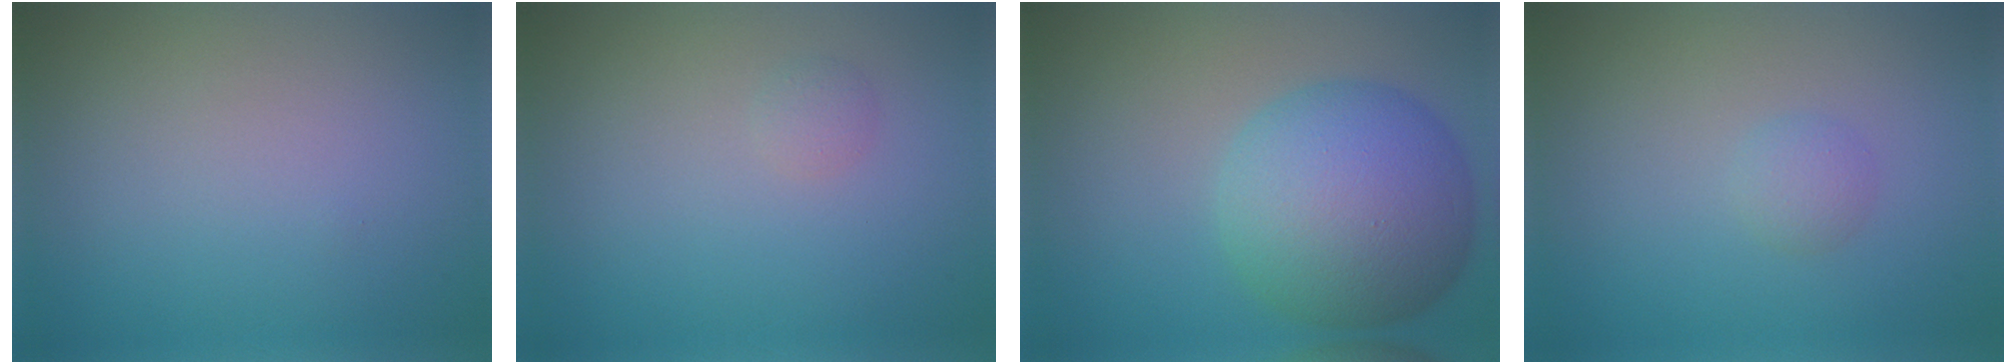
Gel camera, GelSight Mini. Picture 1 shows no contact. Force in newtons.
{"total": 0.7, "press": 0.7, "slide": 0.0}
{"total": 10.0, "press": 10.0, "slide": 0.1}
{"total": 1.2, "press": 1.2, "slide": 0.0}